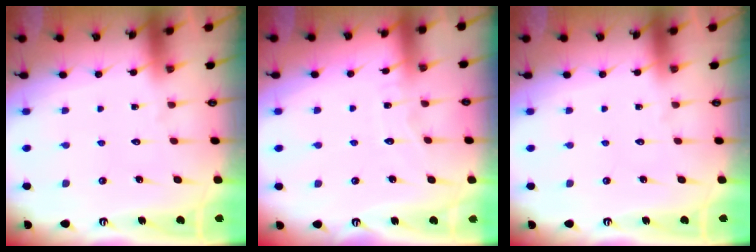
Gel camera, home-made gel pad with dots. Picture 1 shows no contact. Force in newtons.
{"total": 4.3, "press": 4.3, "slide": 0.5}
{"total": 0.0}